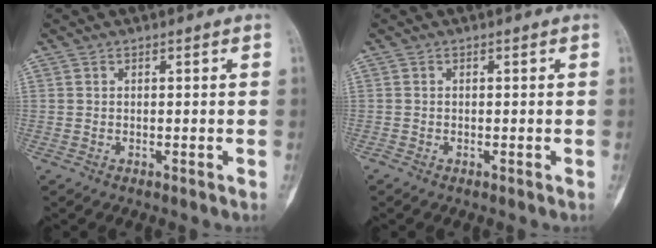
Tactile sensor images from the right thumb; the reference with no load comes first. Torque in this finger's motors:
{"motor_torque": [0.05, -0.66, 0.30, 0.14, -0.05]}